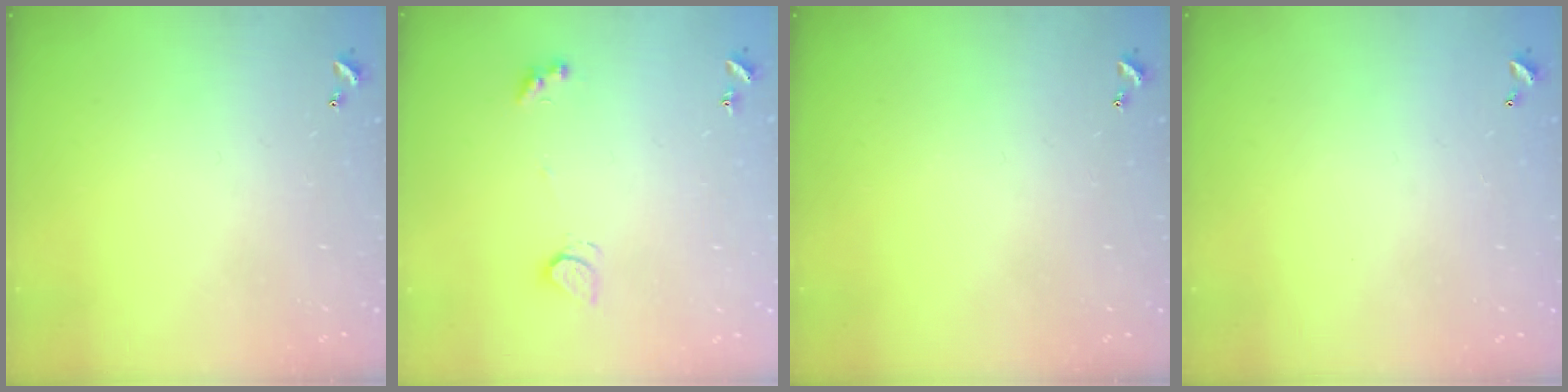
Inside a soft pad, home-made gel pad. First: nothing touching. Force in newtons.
{"total": 1.4, "press": 1.2, "slide": 0.6}
{"total": 0.0}
{"total": 2.8, "press": 2.8, "slide": 0.1}